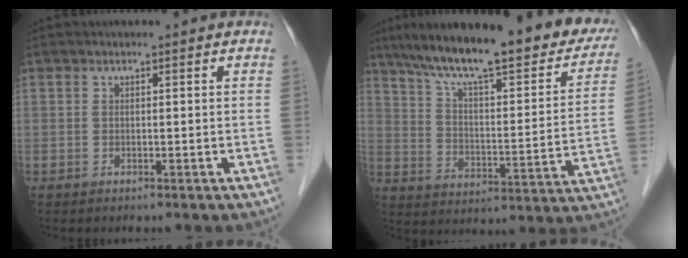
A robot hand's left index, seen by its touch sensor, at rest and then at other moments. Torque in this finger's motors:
{"motor_torque": [0.27, -0.18, 0.62, 0.16]}